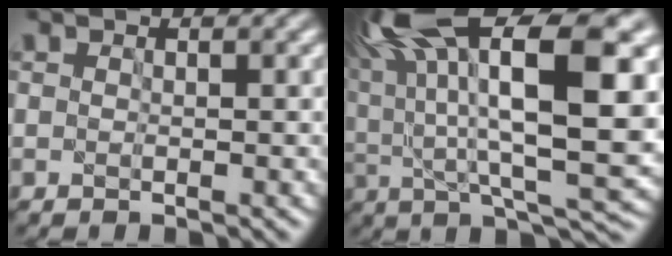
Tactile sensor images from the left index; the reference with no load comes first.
{"total": 18.3, "force": [6.4, 5.8, 16.2], "torque": [-0.272, 0.033, 0.114]}